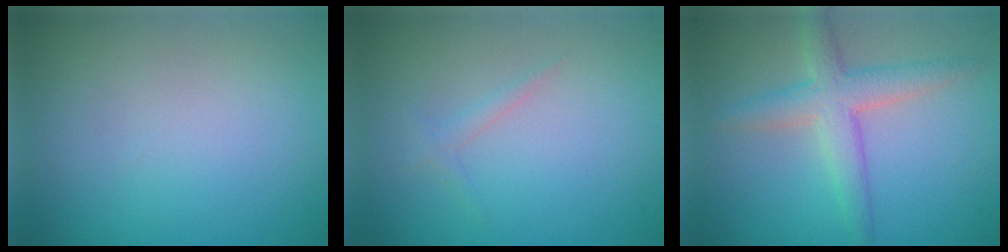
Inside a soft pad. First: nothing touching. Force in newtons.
{"total": 0.9, "press": 0.9, "slide": 0.0}
{"total": 4.1, "press": 4.1, "slide": 0.1}